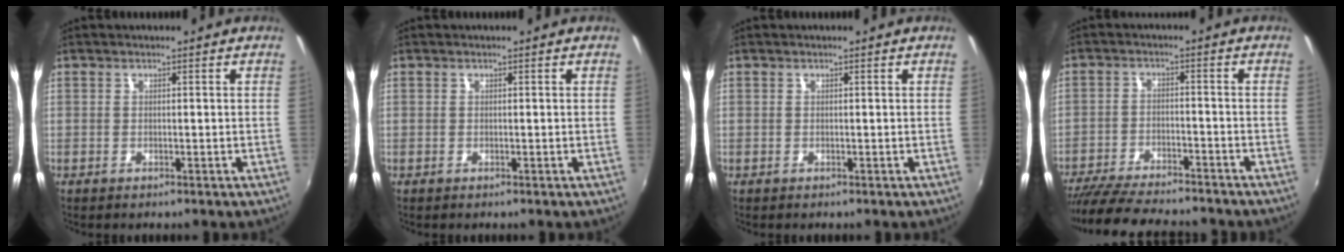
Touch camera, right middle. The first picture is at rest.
{"total": 0.0}
{"total": 0.0}
{"total": 16.1, "force": [-14.2, 3.0, 7.0], "torque": [-0.147, -0.027, -0.225]}